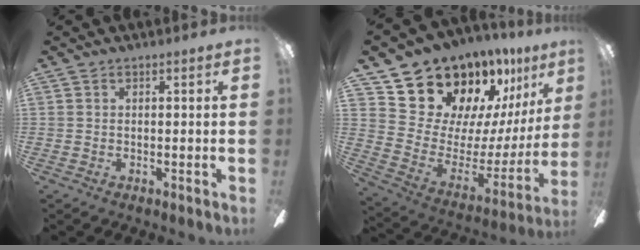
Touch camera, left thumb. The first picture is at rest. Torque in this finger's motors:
{"motor_torque": [2.21, 2.27, 1.38, -1.39, 0.36]}